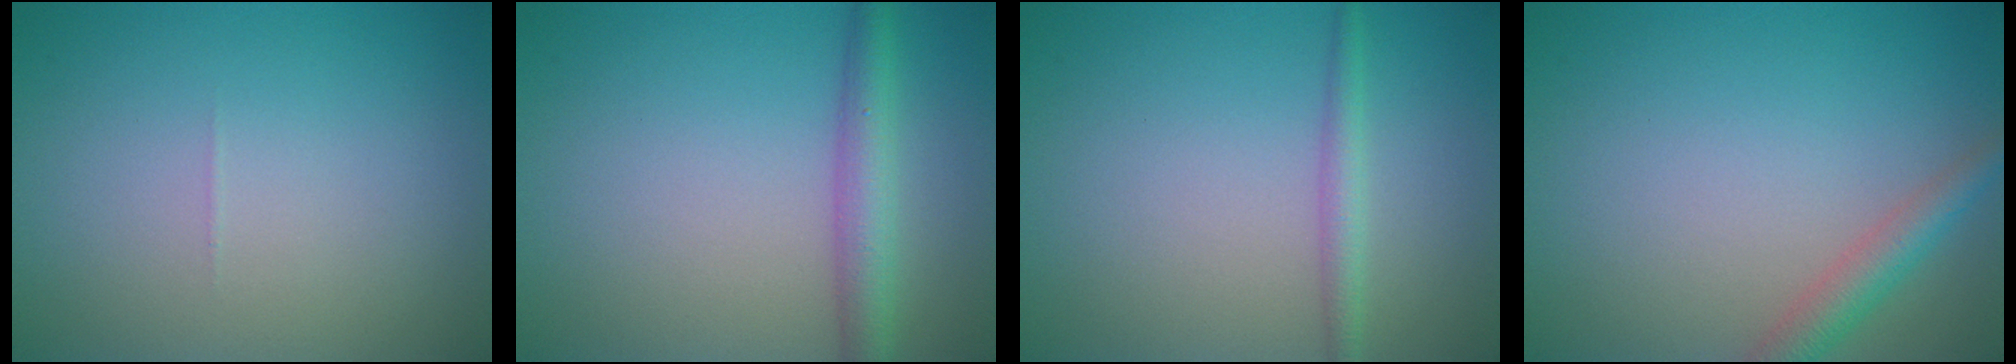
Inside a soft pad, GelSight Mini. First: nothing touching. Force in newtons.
{"total": 3.4, "press": 3.4, "slide": 0.2}
{"total": 1.8, "press": 1.8, "slide": 0.0}
{"total": 2.7, "press": 2.7, "slide": 0.1}